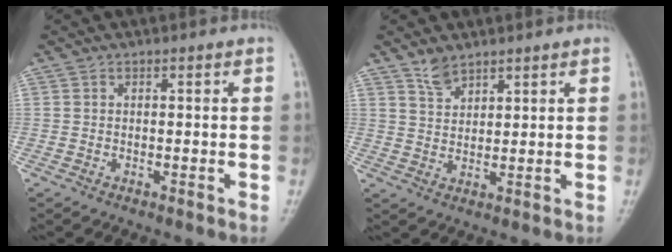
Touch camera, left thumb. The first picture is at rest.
{"total": 3.7, "force": [3.0, 1.5, 1.4], "torque": [-0.016, -0.019, 0.061]}